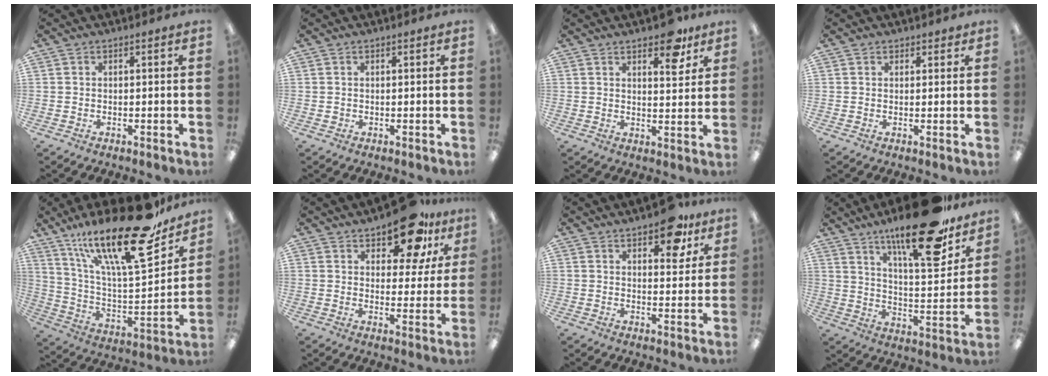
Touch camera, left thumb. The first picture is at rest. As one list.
[{"total": 0.6, "force": [0.3, 0.5, -0.1], "torque": [0.002, 0.004, 0.004]}, {"total": 7.7, "force": [5.8, 3.3, 3.9], "torque": [-0.034, -0.034, 0.095]}, {"total": 1.7, "force": [1.3, 1.1, 0.1], "torque": [0.007, -0.002, 0.022]}, {"total": 28.0, "force": [18.7, 7.8, 19.4], "torque": [-0.313, -0.117, 0.308]}, {"total": 13.8, "force": [10.1, 5.9, 7.3], "torque": [-0.102, -0.055, 0.174]}, {"total": 9.5, "force": [6.6, 4.3, 5.3], "torque": [-0.055, -0.031, 0.110]}, {"total": 24.1, "force": [17.1, 6.8, 15.5], "torque": [-0.232, -0.104, 0.275]}]